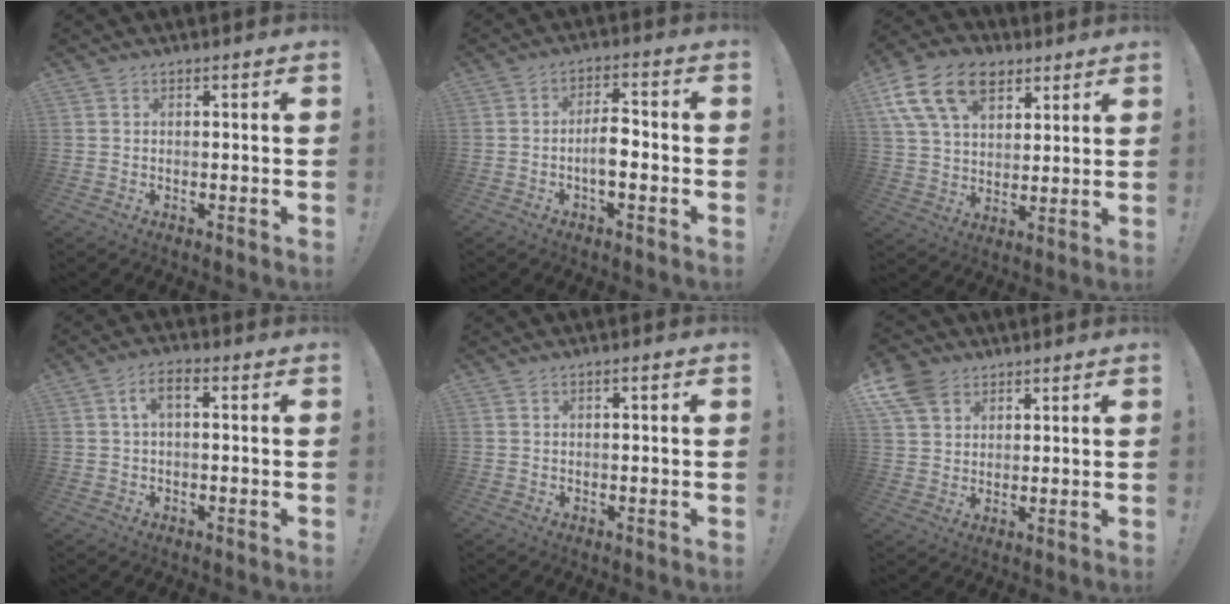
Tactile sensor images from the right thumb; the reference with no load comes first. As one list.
[{"total": 6.6, "force": [-1.8, 2.7, 5.8], "torque": [-0.102, 0.003, -0.038]}, {"total": 17.5, "force": [8.7, 11.3, 10.0], "torque": [-0.167, -0.030, 0.164]}, {"total": 4.5, "force": [0.8, 2.1, 3.9], "torque": [-0.067, 0.009, 0.013]}, {"total": 0.9, "force": [0.2, 0.0, 0.9], "torque": [-0.015, 0.000, 0.001]}, {"total": 8.7, "force": [5.1, 6.0, 3.5], "torque": [-0.073, -0.022, 0.102]}]